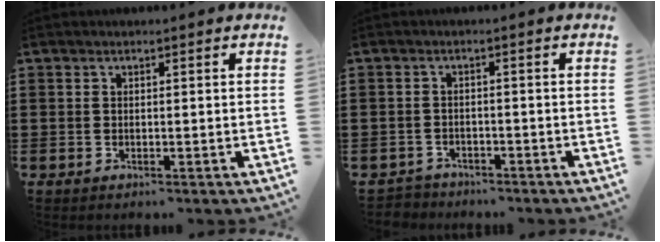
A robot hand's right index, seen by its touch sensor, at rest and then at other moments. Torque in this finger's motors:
{"motor_torque": [-0.29, 0.10, -0.38, -0.09]}